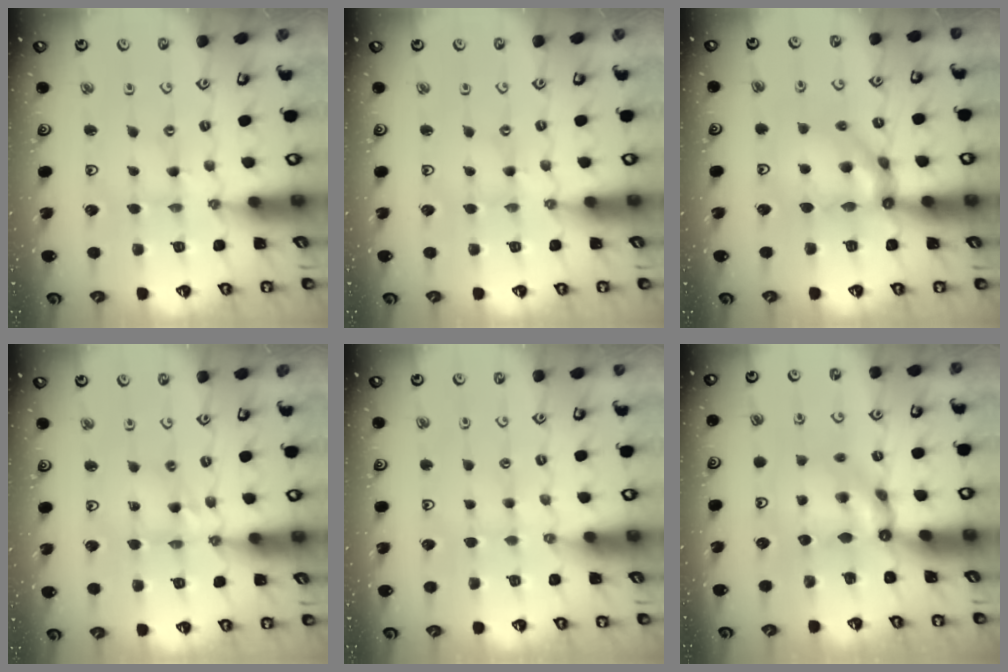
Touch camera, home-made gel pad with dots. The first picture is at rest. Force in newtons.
{"total": 0.0}
{"total": 11.3, "press": 11.2, "slide": 1.5}
{"total": 6.7, "press": 6.7, "slide": 0.7}
{"total": 1.8, "press": 1.7, "slide": 0.3}
{"total": 6.2, "press": 6.2, "slide": 0.6}